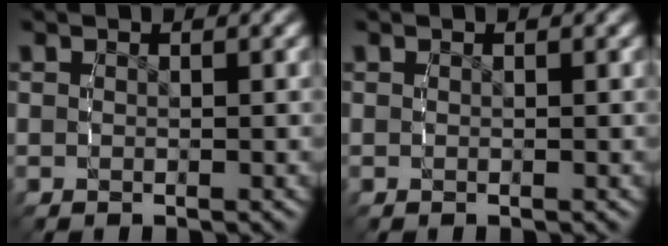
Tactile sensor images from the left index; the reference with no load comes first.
{"total": 0.0}